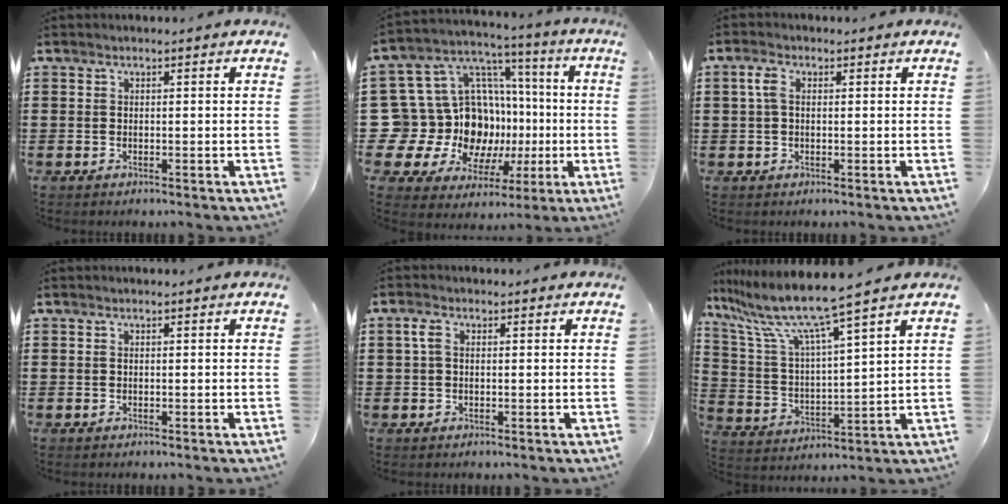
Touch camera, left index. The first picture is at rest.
{"total": 17.7, "force": [-2.2, 15.8, 7.7], "torque": [-0.193, -0.031, 0.006]}
{"total": 3.1, "force": [0.6, 1.6, 2.6], "torque": [-0.064, 0.006, 0.007]}
{"total": 0.0}
{"total": 2.5, "force": [0.4, 1.3, 2.1], "torque": [-0.052, 0.005, 0.003]}
{"total": 9.2, "force": [7.5, -0.2, 5.3], "torque": [-0.136, -0.047, 0.121]}